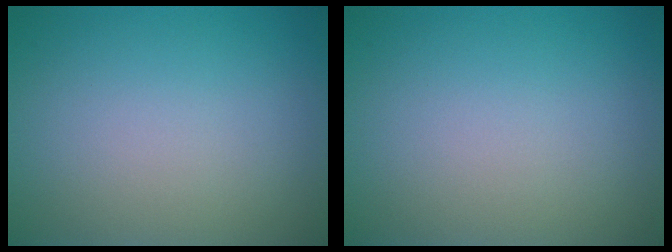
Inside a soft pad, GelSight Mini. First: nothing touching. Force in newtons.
{"total": 0.0}